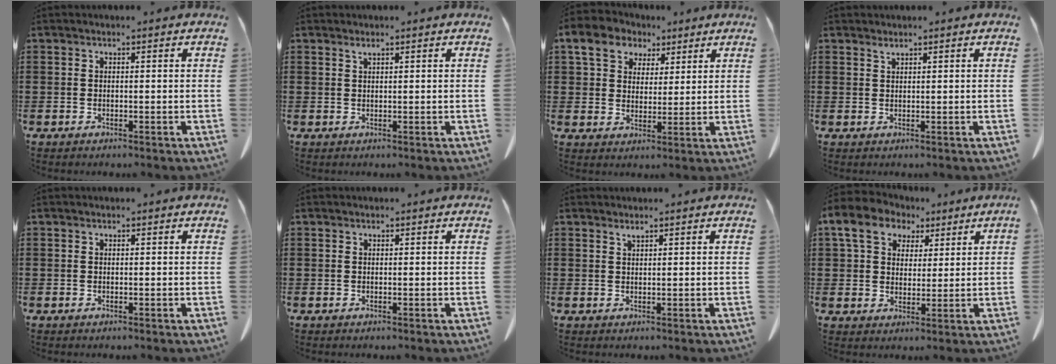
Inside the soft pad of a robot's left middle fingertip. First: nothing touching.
{"total": 0.9, "force": [0.7, 0.0, 0.6], "torque": [-0.015, -0.003, 0.015]}
{"total": 7.5, "force": [4.2, 5.5, 2.9], "torque": [-0.078, 0.005, 0.076]}
{"total": 1.0, "force": [0.9, 0.0, 0.5], "torque": [-0.013, -0.005, 0.019]}
{"total": 0.0}
{"total": 0.0}
{"total": 1.1, "force": [1.0, 0.0, 0.5], "torque": [-0.013, -0.005, 0.020]}
{"total": 8.3, "force": [4.2, 6.0, 3.8], "torque": [-0.100, 0.004, 0.075]}